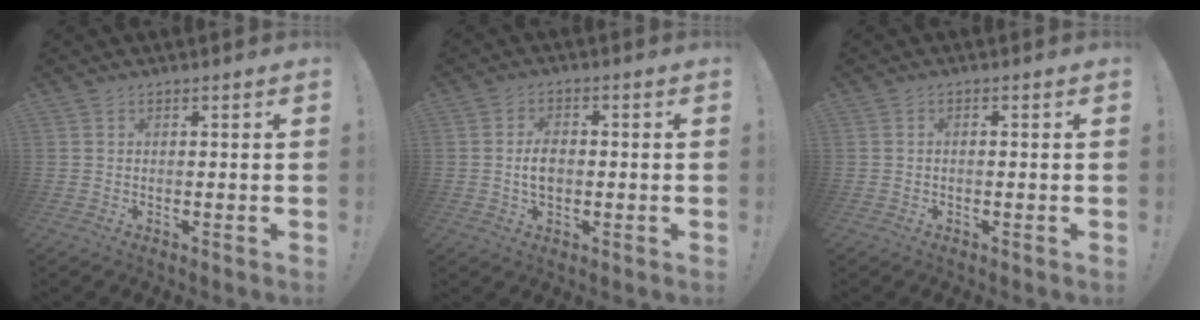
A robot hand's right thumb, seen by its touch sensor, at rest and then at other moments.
{"total": 5.3, "force": [-0.3, 3.5, 4.0], "torque": [-0.054, 0.001, -0.009]}
{"total": 0.8, "force": [-0.5, 0.3, 0.6], "torque": [-0.016, 0.003, -0.008]}